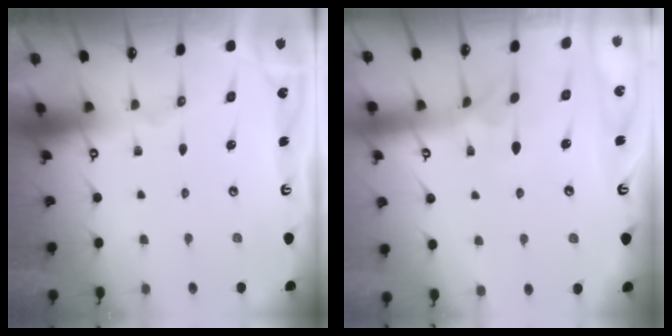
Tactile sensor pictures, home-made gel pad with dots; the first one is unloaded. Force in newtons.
{"total": 1.2, "press": 0.8, "slide": 0.9}